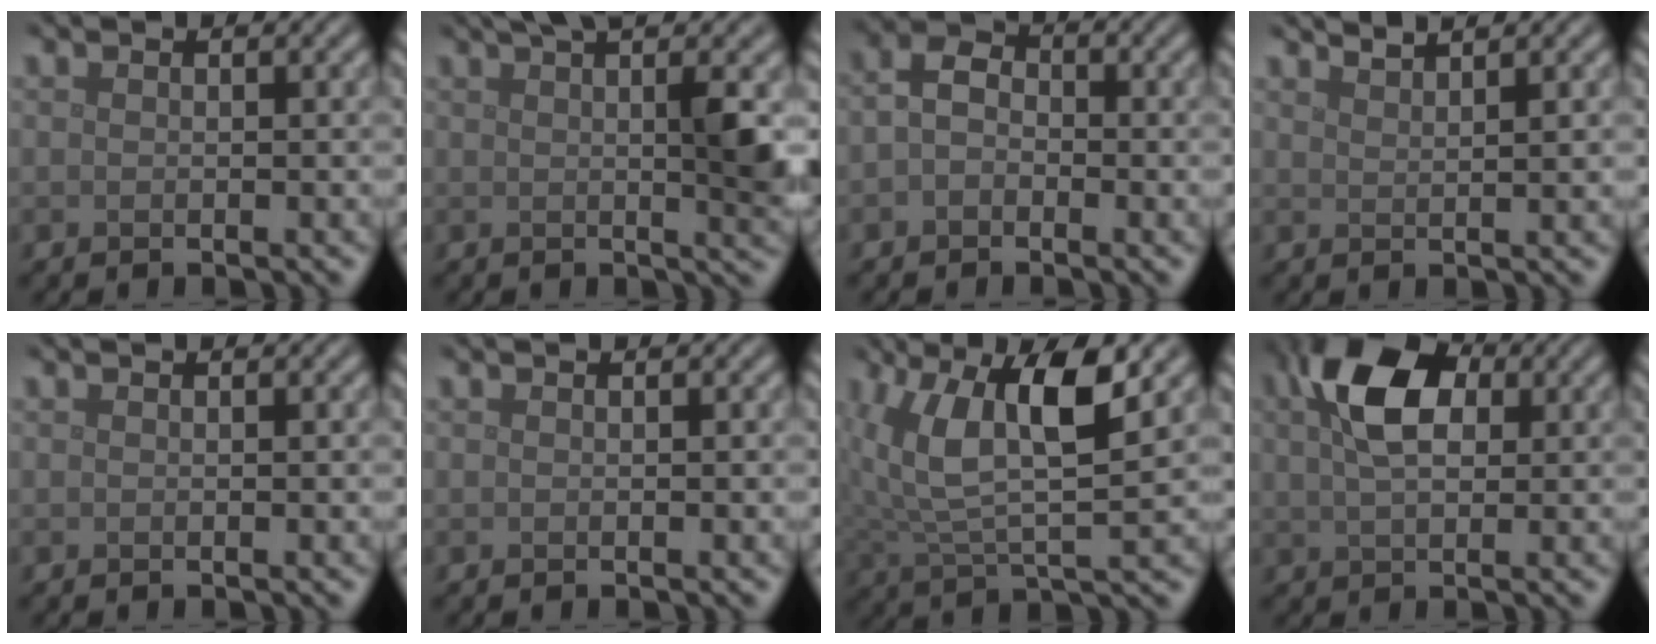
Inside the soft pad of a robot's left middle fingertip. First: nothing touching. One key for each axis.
{"total": 5.8, "fx": 2.2, "fy": 1.1, "fz": 5.3, "tx": -0.066, "ty": 0.006, "tz": 0.034}
{"total": 2.3, "fx": -0.6, "fy": 1.8, "fz": 1.3, "tx": -0.030, "ty": 0.005, "tz": -0.021}
{"total": 2.0, "fx": 1.8, "fy": 0.3, "fz": 0.9, "tx": -0.002, "ty": 0.005, "tz": 0.023}
{"total": 0.0}
{"total": 0.0}
{"total": 8.5, "fx": 3.2, "fy": 3.2, "fz": 7.1, "tx": -0.150, "ty": 0.005, "tz": 0.051}
{"total": 7.1, "fx": 2.4, "fy": 4.0, "fz": 5.3, "tx": -0.106, "ty": 0.013, "tz": 0.032}